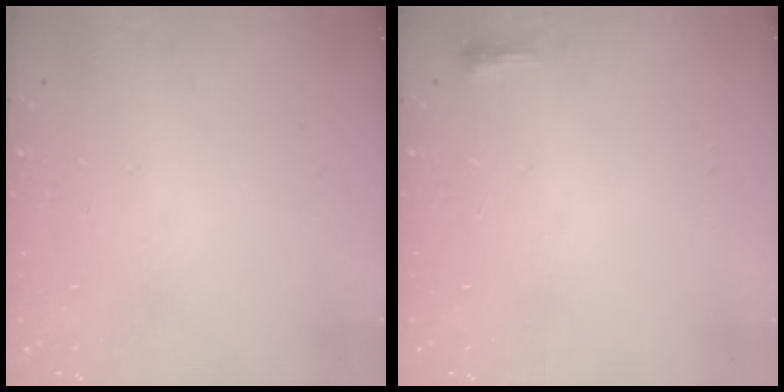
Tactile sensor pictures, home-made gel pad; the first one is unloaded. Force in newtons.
{"total": 2.9, "press": 2.8, "slide": 0.8}